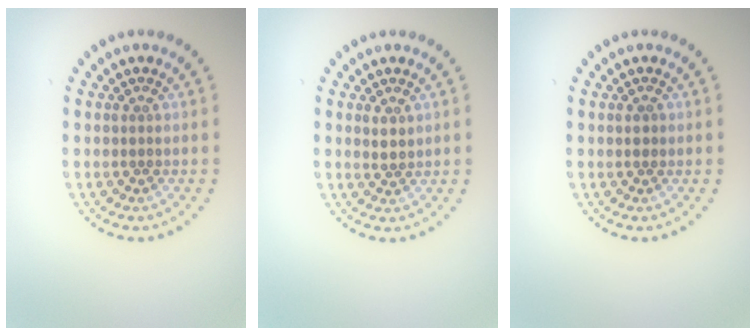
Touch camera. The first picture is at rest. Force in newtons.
{"total": 1.1, "press": 1.0, "slide": 0.5}
{"total": 0.7, "press": 0.7, "slide": 0.2}